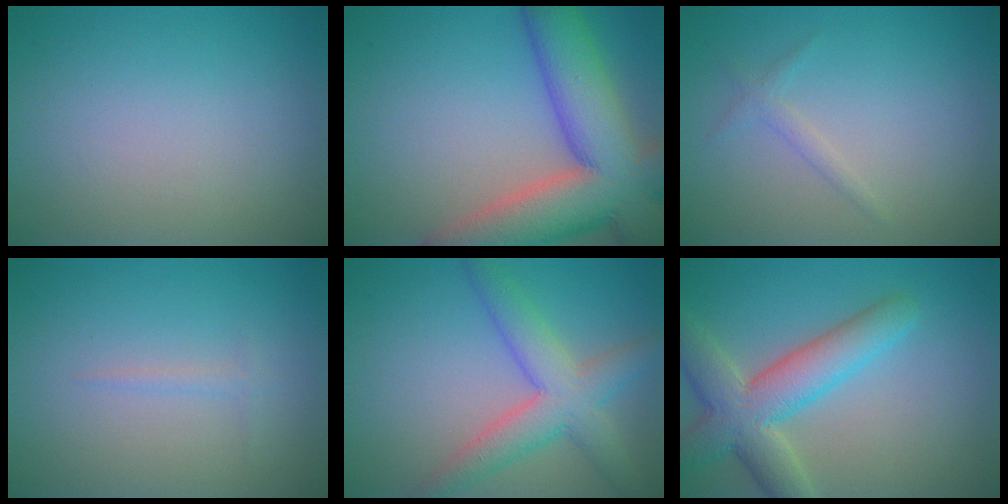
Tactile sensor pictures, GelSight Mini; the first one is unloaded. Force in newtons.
{"total": 13.0, "press": 13.0, "slide": 0.9}
{"total": 1.1, "press": 1.1, "slide": 0.0}
{"total": 0.7, "press": 0.7, "slide": 0.0}
{"total": 5.5, "press": 5.4, "slide": 0.3}
{"total": 5.6, "press": 5.6, "slide": 0.6}